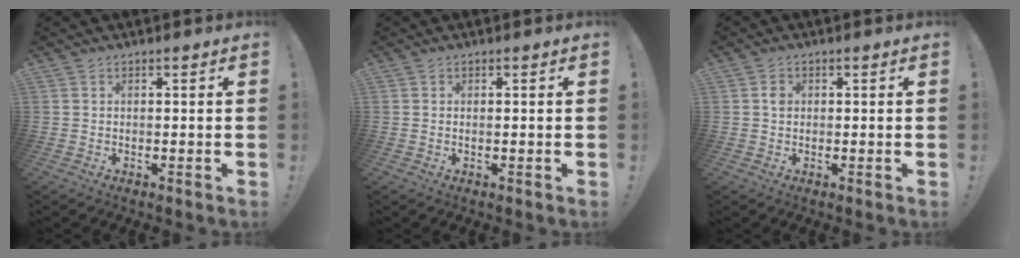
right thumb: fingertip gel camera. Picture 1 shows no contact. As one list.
[{"total": 0.5, "force": [0.0, 0.0, 0.5], "torque": [-0.008, -0.001, -0.001]}, {"total": 1.7, "force": [0.1, 1.4, 1.0], "torque": [-0.018, 0.006, 0.001]}]